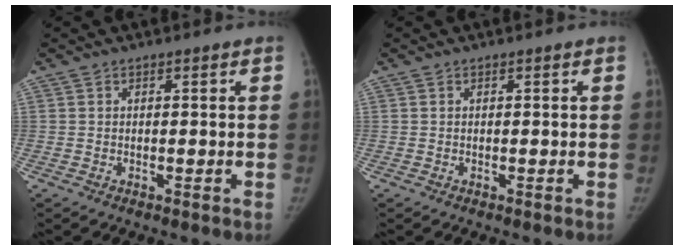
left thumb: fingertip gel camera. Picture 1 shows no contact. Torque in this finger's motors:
{"motor_torque": [-0.05, -0.02, 0.34, 0.15, 0.03]}